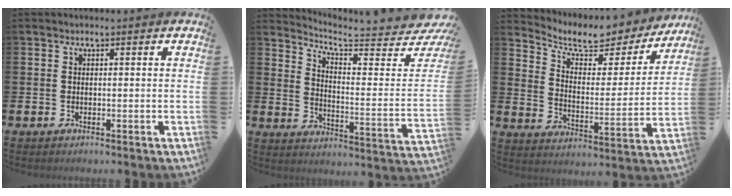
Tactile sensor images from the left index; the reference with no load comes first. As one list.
[{"total": 4.7, "force": [4.2, 0.4, 2.0], "torque": [-0.043, -0.059, 0.062]}, {"total": 7.6, "force": [6.9, 2.4, 2.2], "torque": [-0.067, -0.056, 0.114]}]